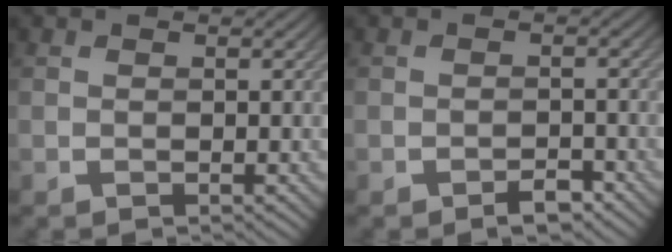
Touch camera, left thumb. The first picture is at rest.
{"total": 2.1, "force": [-1.5, 0.8, 1.1], "torque": [-0.012, 0.002, -0.026]}